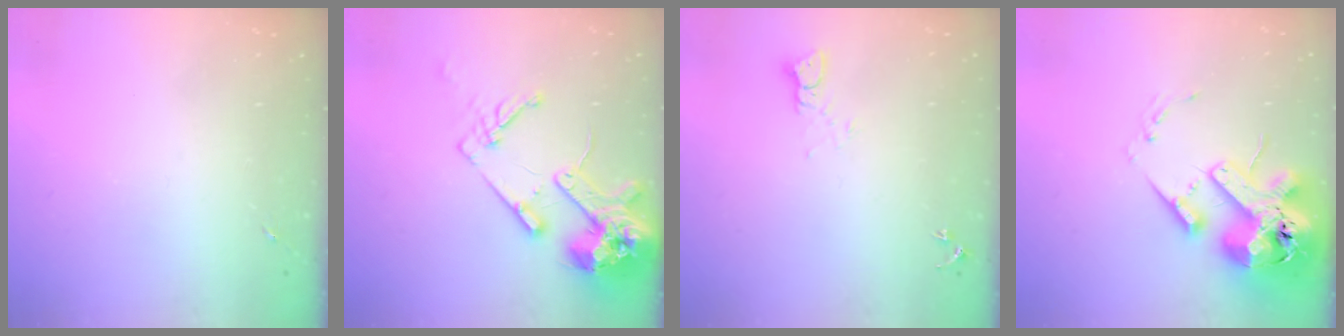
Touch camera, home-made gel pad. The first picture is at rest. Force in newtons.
{"total": 17.0, "press": 16.8, "slide": 2.4}
{"total": 3.7, "press": 3.7, "slide": 0.3}
{"total": 18.6, "press": 18.4, "slide": 3.2}